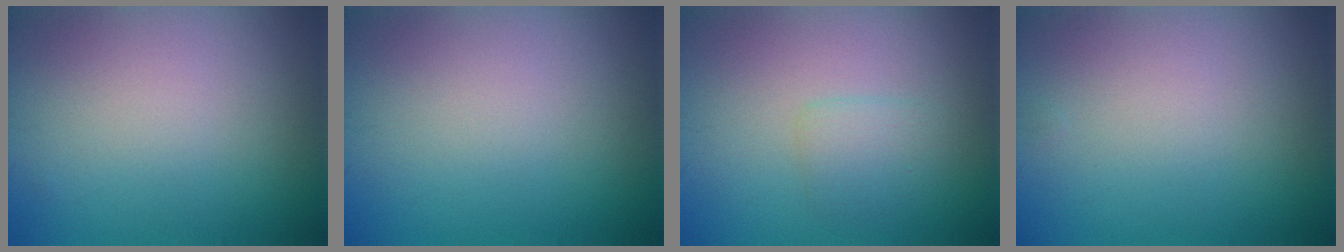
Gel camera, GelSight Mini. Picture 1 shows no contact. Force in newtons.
{"total": 0.0}
{"total": 1.8, "press": 1.8, "slide": 0.0}
{"total": 0.0}